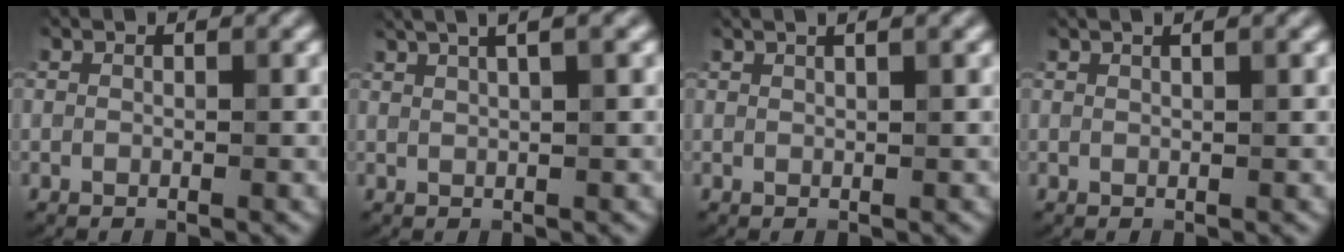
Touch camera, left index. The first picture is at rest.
{"total": 6.1, "force": [3.5, 2.4, 4.4], "torque": [-0.040, 0.041, 0.024]}
{"total": 3.2, "force": [1.9, 1.4, 2.2], "torque": [-0.007, 0.017, -0.001]}
{"total": 2.0, "force": [1.3, 0.7, 1.4], "torque": [-0.006, 0.000, 0.003]}